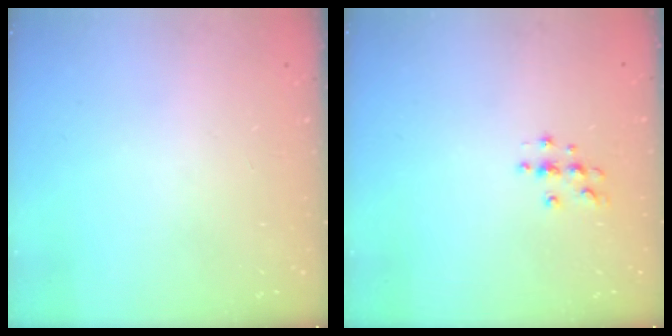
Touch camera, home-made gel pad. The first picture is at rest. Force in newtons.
{"total": 4.5, "press": 4.4, "slide": 0.5}